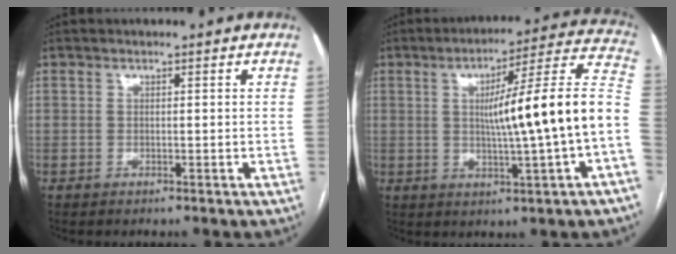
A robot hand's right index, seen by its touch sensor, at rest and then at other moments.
{"total": 17.0, "force": [-0.9, -0.7, 17.0], "torque": [-0.243, 0.022, -0.017]}